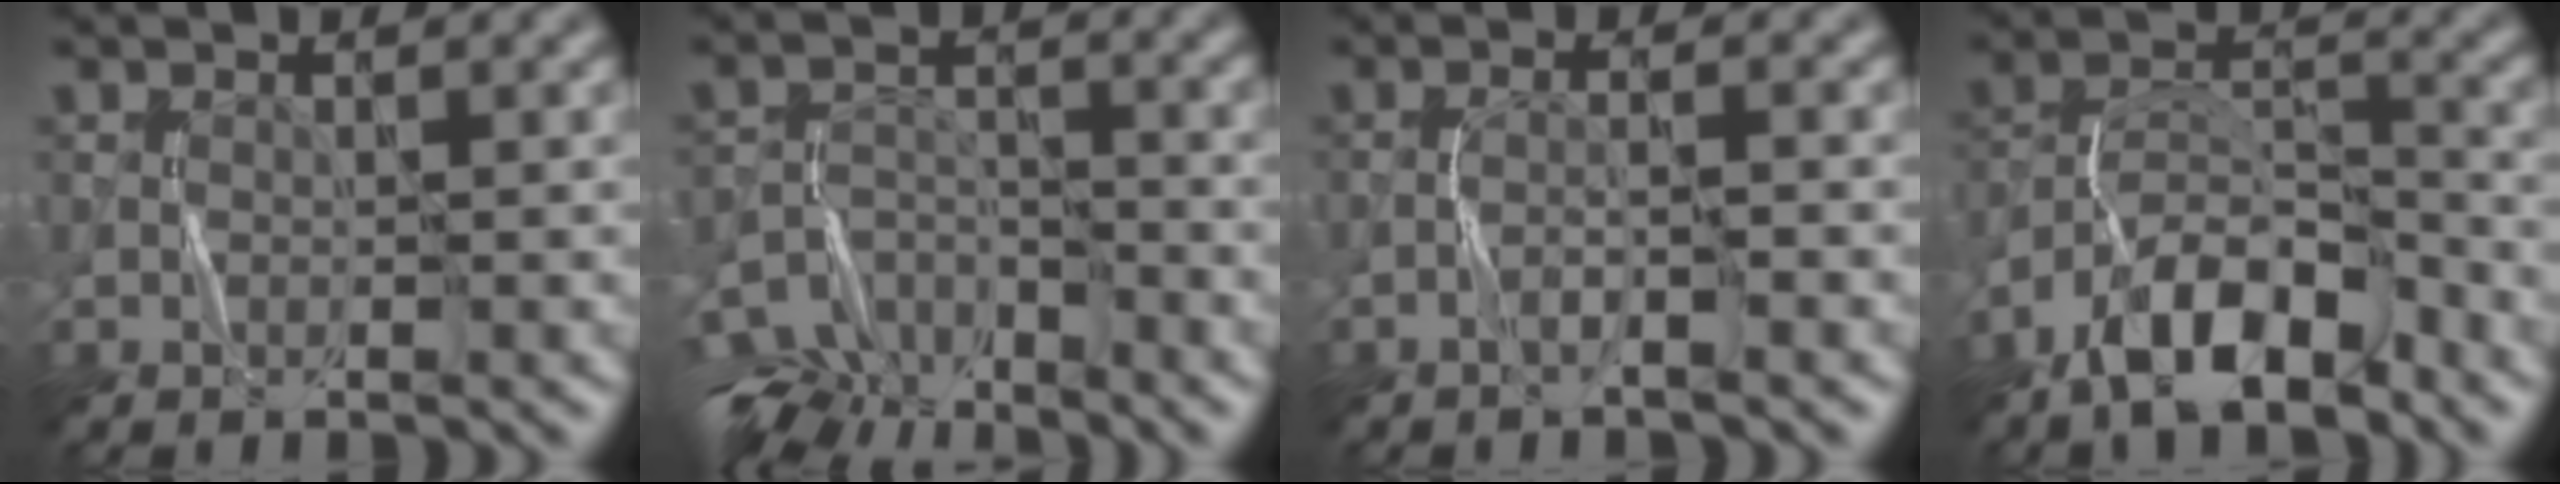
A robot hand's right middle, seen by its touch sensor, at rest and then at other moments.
{"total": 6.9, "force": [-5.7, 2.9, 2.6], "torque": [-0.040, -0.009, -0.103]}
{"total": 1.8, "force": [-1.1, 0.0, 1.4], "torque": [-0.028, 0.010, -0.026]}
{"total": 8.6, "force": [-6.0, 3.1, 5.2], "torque": [-0.088, 0.004, -0.118]}